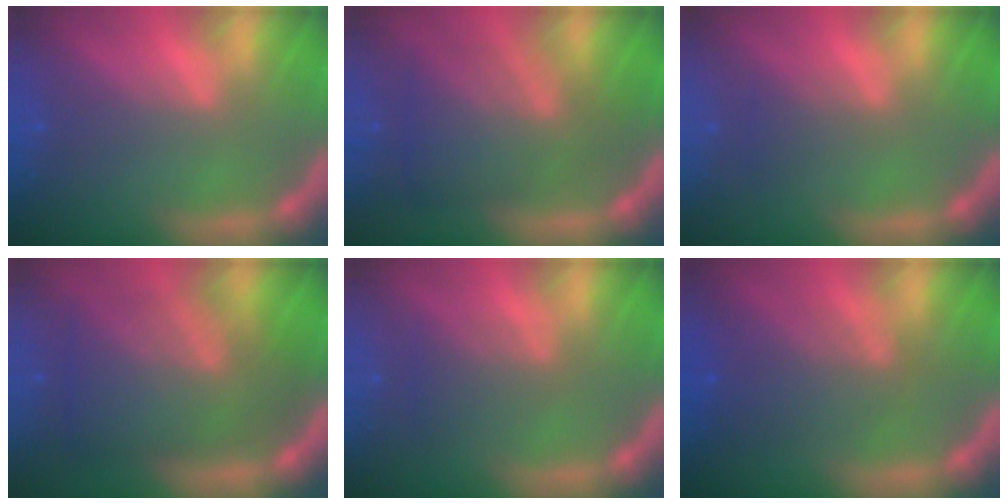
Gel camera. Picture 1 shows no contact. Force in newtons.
{"total": 7.1}
{"total": 1.5}
{"total": 9.0}
{"total": 2.5}
{"total": 4.5}